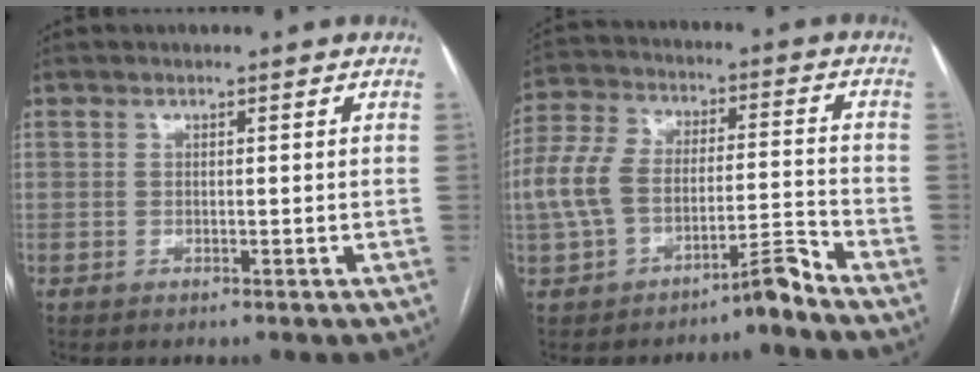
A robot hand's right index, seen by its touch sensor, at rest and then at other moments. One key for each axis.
{"total": 8.9, "fx": -4.8, "fy": 3.6, "fz": 6.6, "tx": -0.140, "ty": 0.044, "tz": -0.087}